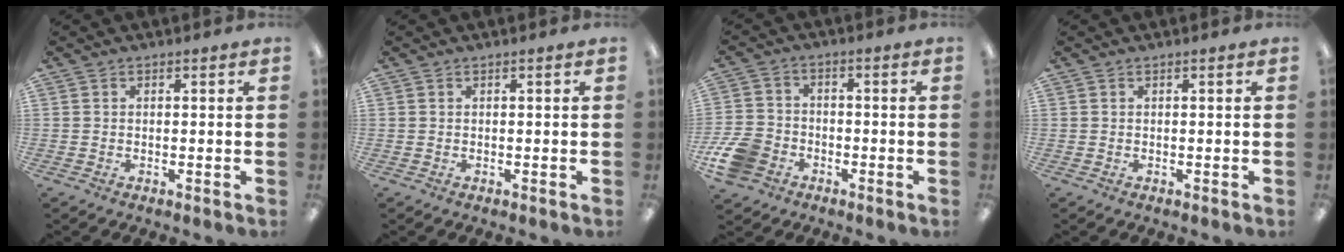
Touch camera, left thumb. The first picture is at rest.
{"total": 0.0}
{"total": 9.3, "force": [-4.8, 6.9, 4.1], "torque": [-0.094, 0.036, -0.087]}
{"total": 0.0}